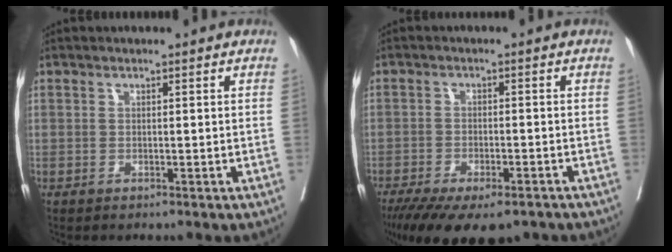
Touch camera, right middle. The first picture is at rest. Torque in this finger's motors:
{"motor_torque": [1.10, -1.04, 0.27, 0.12]}